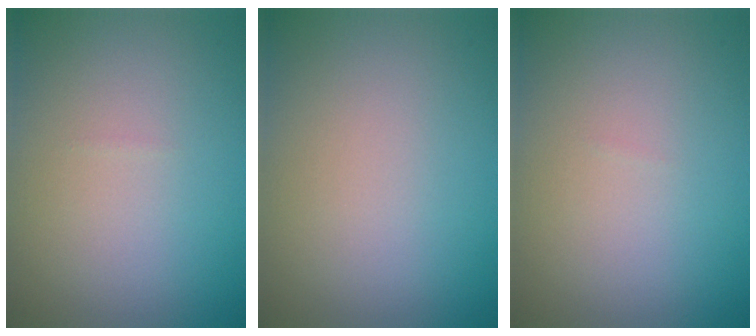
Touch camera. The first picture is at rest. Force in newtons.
{"total": 0.0}
{"total": 0.0}